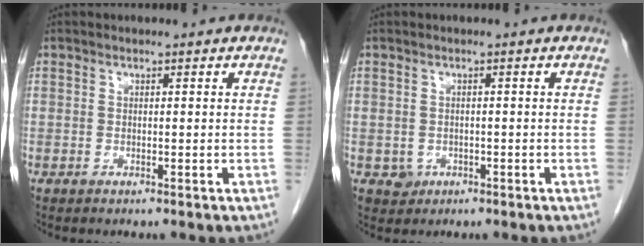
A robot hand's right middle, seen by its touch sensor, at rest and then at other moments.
{"total": 1.8, "force": [-0.6, 1.6, 0.4], "torque": [-0.003, 0.005, -0.004]}